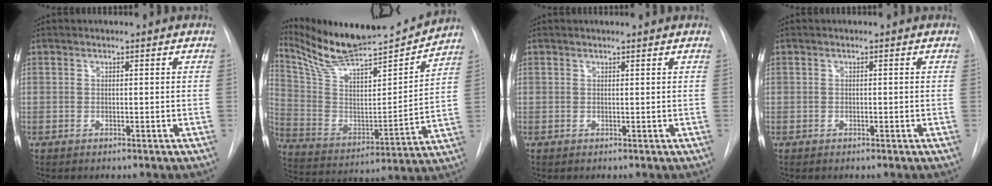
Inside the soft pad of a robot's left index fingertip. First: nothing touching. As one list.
[{"total": 20.1, "force": [18.9, 1.2, 6.7], "torque": [-0.134, -0.029, 0.314]}, {"total": 2.1, "force": [2.0, 0.0, 0.5], "torque": [-0.007, 0.015, 0.025]}, {"total": 0.0}]